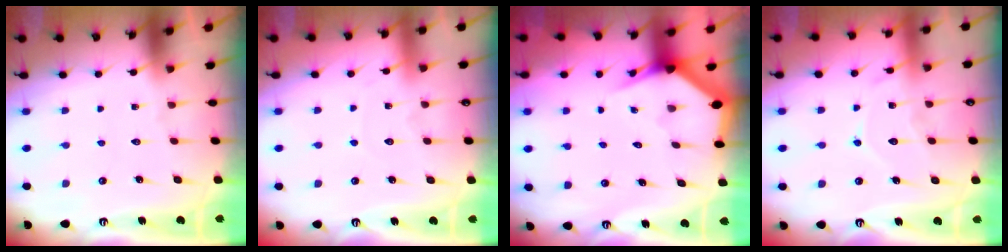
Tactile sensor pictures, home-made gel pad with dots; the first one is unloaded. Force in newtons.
{"total": 2.7, "press": 2.7, "slide": 0.4}
{"total": 3.0, "press": 3.0, "slide": 0.0}
{"total": 9.2, "press": 9.1, "slide": 0.9}